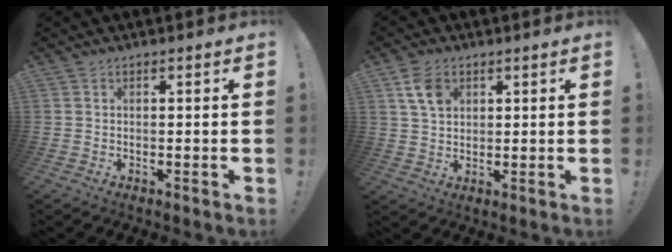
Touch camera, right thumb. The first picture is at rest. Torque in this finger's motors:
{"motor_torque": [0.52, 0.44, 0.04, -0.46, 0.00]}